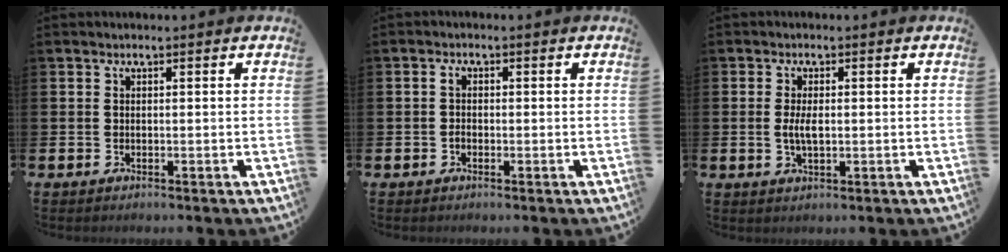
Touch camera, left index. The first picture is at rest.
{"total": 1.3, "force": [-0.2, 1.0, 0.8], "torque": [-0.001, 0.000, -0.008]}
{"total": 3.0, "force": [-0.1, 1.3, 2.7], "torque": [-0.052, 0.004, -0.005]}